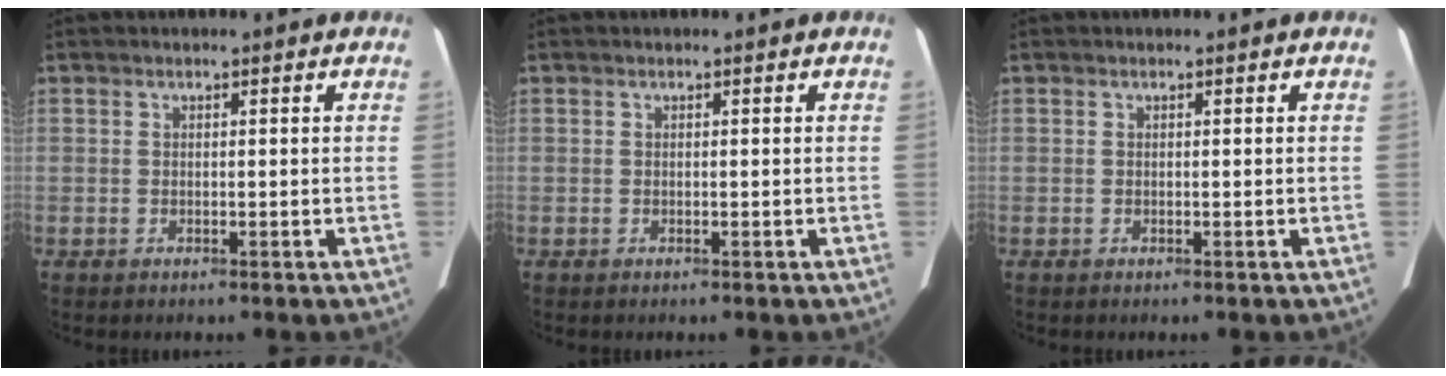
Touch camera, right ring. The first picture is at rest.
{"total": 0.0}
{"total": 0.0}